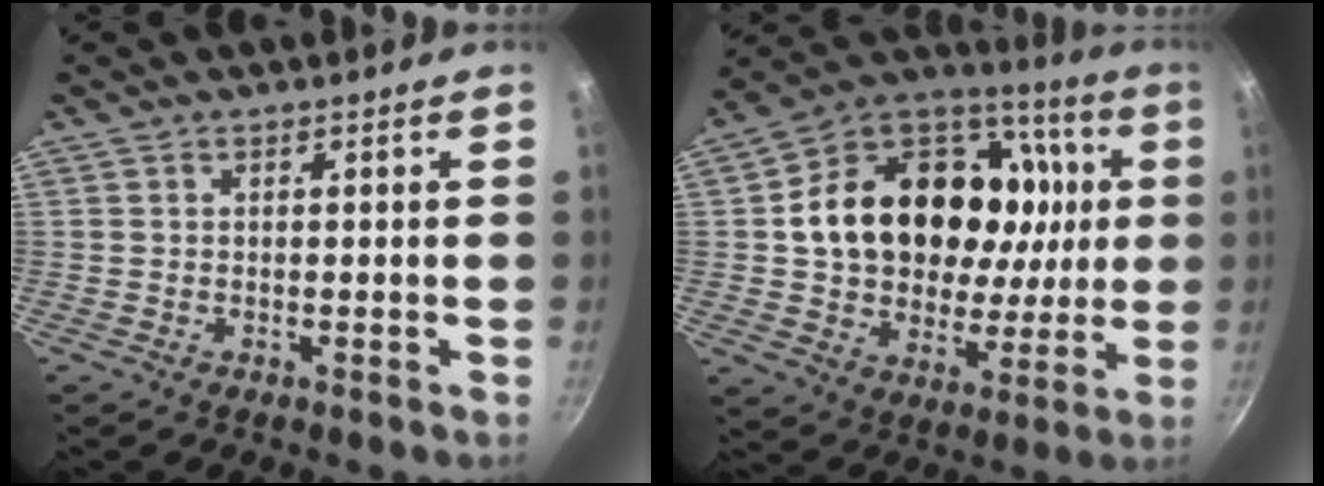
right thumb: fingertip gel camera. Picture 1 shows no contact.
{"total": 28.9, "force": [4.4, 20.9, 19.5], "torque": [-0.300, 0.031, 0.078]}